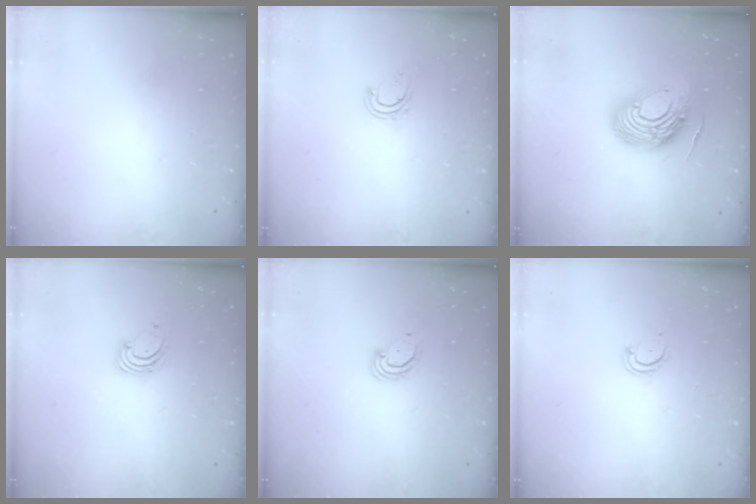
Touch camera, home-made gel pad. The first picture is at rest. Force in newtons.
{"total": 4.1, "press": 4.1, "slide": 0.3}
{"total": 15.9, "press": 15.9, "slide": 1.3}
{"total": 1.6, "press": 1.6, "slide": 0.1}
{"total": 3.7, "press": 3.7, "slide": 0.3}
{"total": 2.3, "press": 2.3, "slide": 0.2}